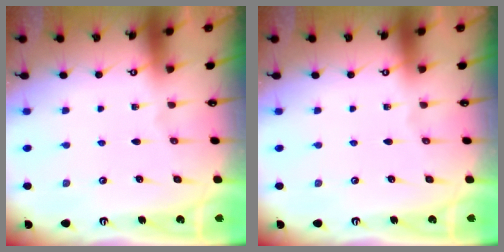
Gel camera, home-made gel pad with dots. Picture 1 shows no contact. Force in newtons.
{"total": 0.0}